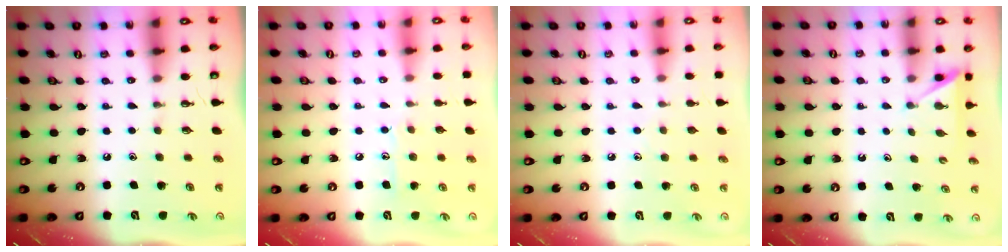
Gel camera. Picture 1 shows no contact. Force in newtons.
{"total": 7.8, "press": 7.8, "slide": 0.7}
{"total": 4.9, "press": 4.9, "slide": 0.6}
{"total": 2.4, "press": 2.4, "slide": 0.4}